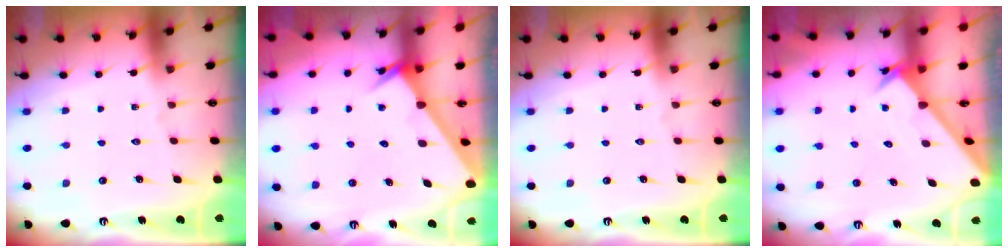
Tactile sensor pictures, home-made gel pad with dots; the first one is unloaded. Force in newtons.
{"total": 2.4, "press": 2.4, "slide": 0.1}
{"total": 0.0}
{"total": 2.6, "press": 2.6, "slide": 0.2}